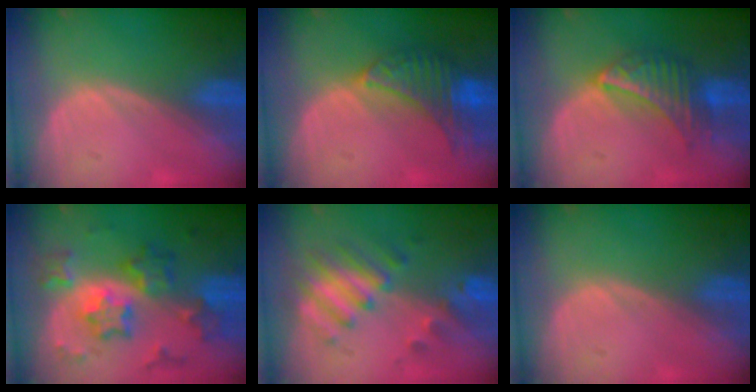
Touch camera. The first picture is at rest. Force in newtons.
{"total": 7.4, "press": 7.1, "slide": 2.1}
{"total": 6.4, "press": 6.3, "slide": 1.1}
{"total": 9.4, "press": 9.4, "slide": 0.8}
{"total": 7.6, "press": 7.0, "slide": 3.0}
{"total": 0.0}